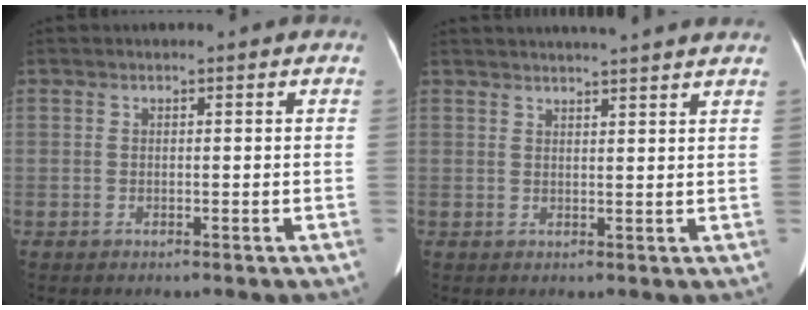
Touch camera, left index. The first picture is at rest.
{"total": 10.1, "force": [9.3, -0.3, 3.9], "torque": [-0.056, 0.023, 0.106]}